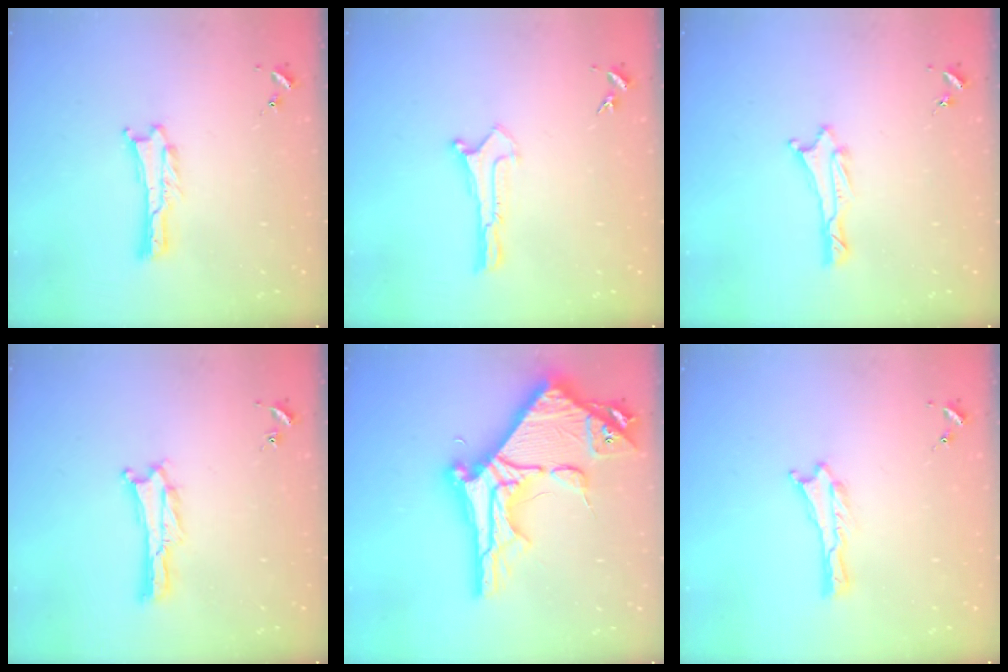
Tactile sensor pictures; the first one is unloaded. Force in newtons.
{"total": 0.0}
{"total": 1.0, "press": 1.0, "slide": 0.2}
{"total": 0.0}
{"total": 15.4, "press": 15.3, "slide": 1.5}
{"total": 0.0}